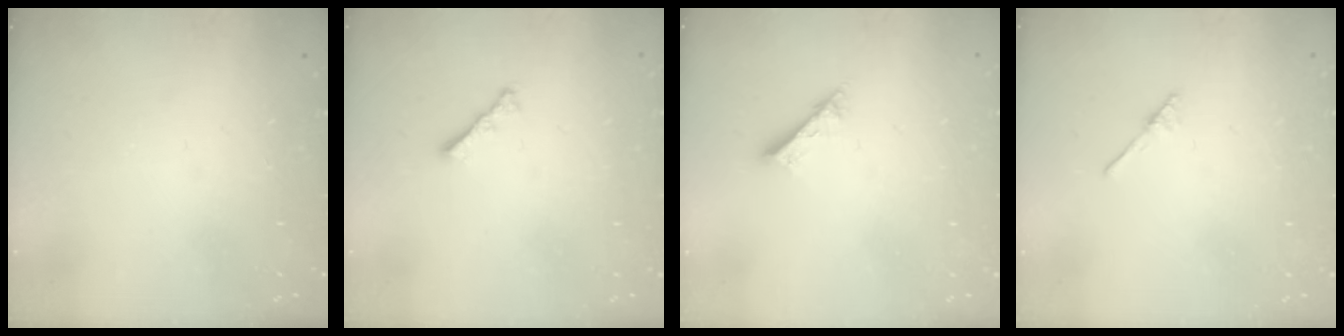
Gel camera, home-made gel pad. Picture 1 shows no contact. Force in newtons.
{"total": 2.4, "press": 2.3, "slide": 0.6}
{"total": 2.6, "press": 2.6, "slide": 0.2}
{"total": 1.9, "press": 1.8, "slide": 0.3}